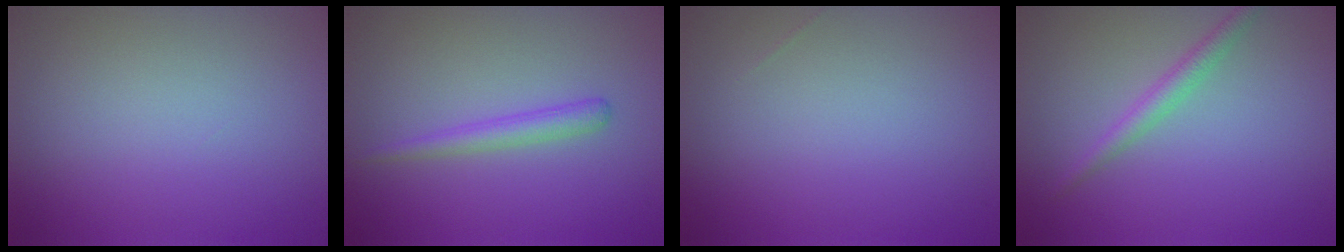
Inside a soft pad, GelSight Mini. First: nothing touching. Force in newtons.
{"total": 1.8, "press": 1.8, "slide": 0.1}
{"total": 0.0}
{"total": 2.0, "press": 2.0, "slide": 0.1}